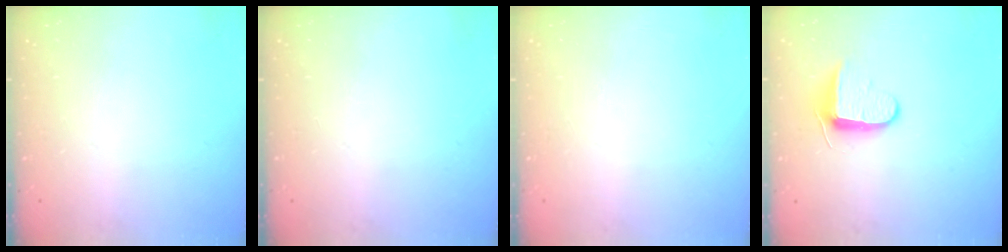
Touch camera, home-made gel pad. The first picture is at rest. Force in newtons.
{"total": 0.0}
{"total": 0.0}
{"total": 9.1, "press": 9.0, "slide": 1.0}